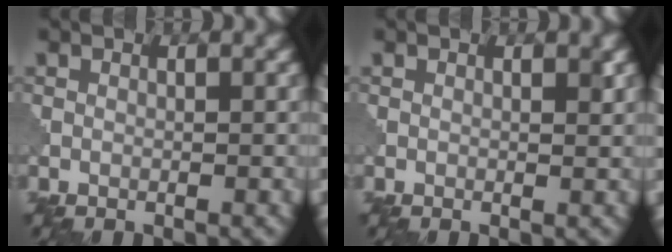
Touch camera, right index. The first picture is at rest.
{"total": 0.7, "force": [0.3, 0.2, 0.5], "torque": [-0.005, -0.002, 0.003]}